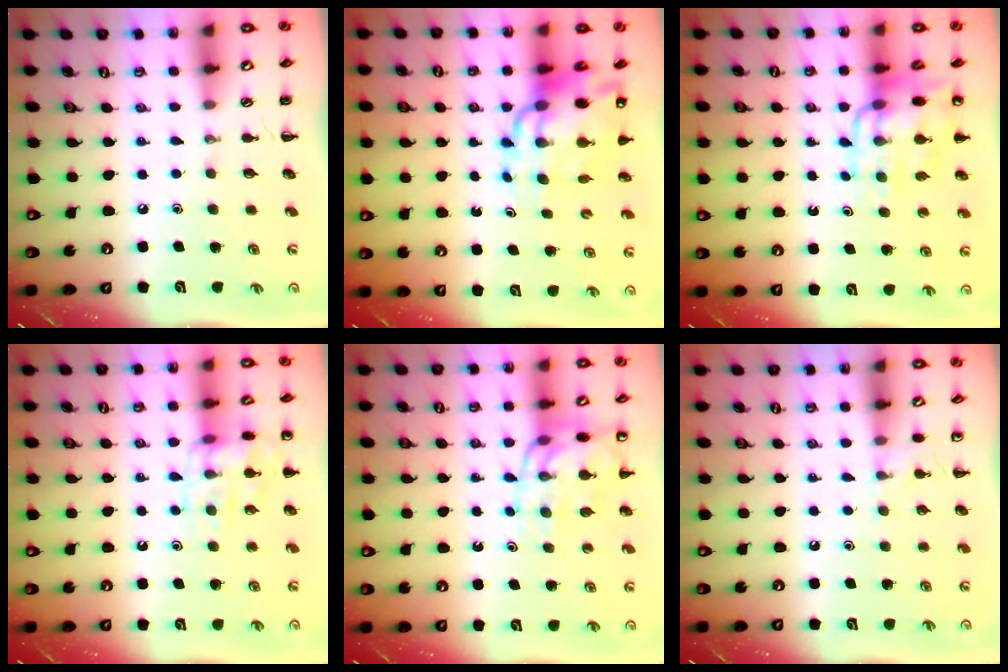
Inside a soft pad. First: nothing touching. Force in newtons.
{"total": 14.2, "press": 13.6, "slide": 4.1}
{"total": 12.6, "press": 12.3, "slide": 2.8}
{"total": 13.3, "press": 13.3, "slide": 1.0}
{"total": 12.4, "press": 12.1, "slide": 2.7}
{"total": 5.7, "press": 5.5, "slide": 1.6}